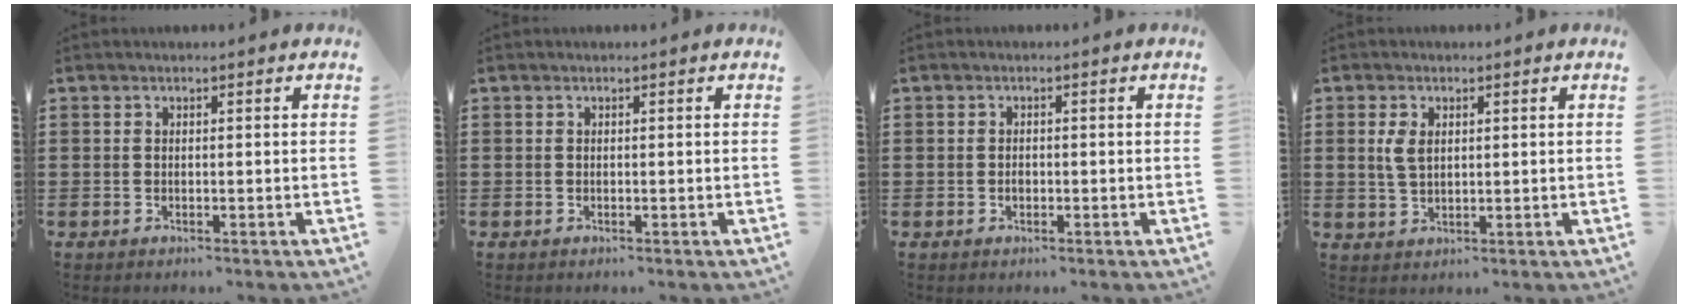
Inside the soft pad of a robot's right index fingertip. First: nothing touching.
{"total": 0.0}
{"total": 0.9, "force": [-0.3, 0.7, 0.6], "torque": [-0.013, 0.002, -0.005]}
{"total": 3.5, "force": [0.9, 1.9, 2.8], "torque": [-0.067, 0.004, 0.012]}